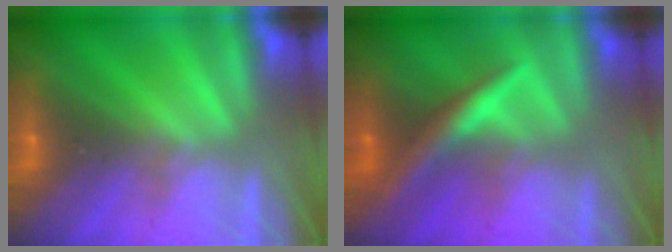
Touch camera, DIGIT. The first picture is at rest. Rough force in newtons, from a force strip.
{"total": 2.4}